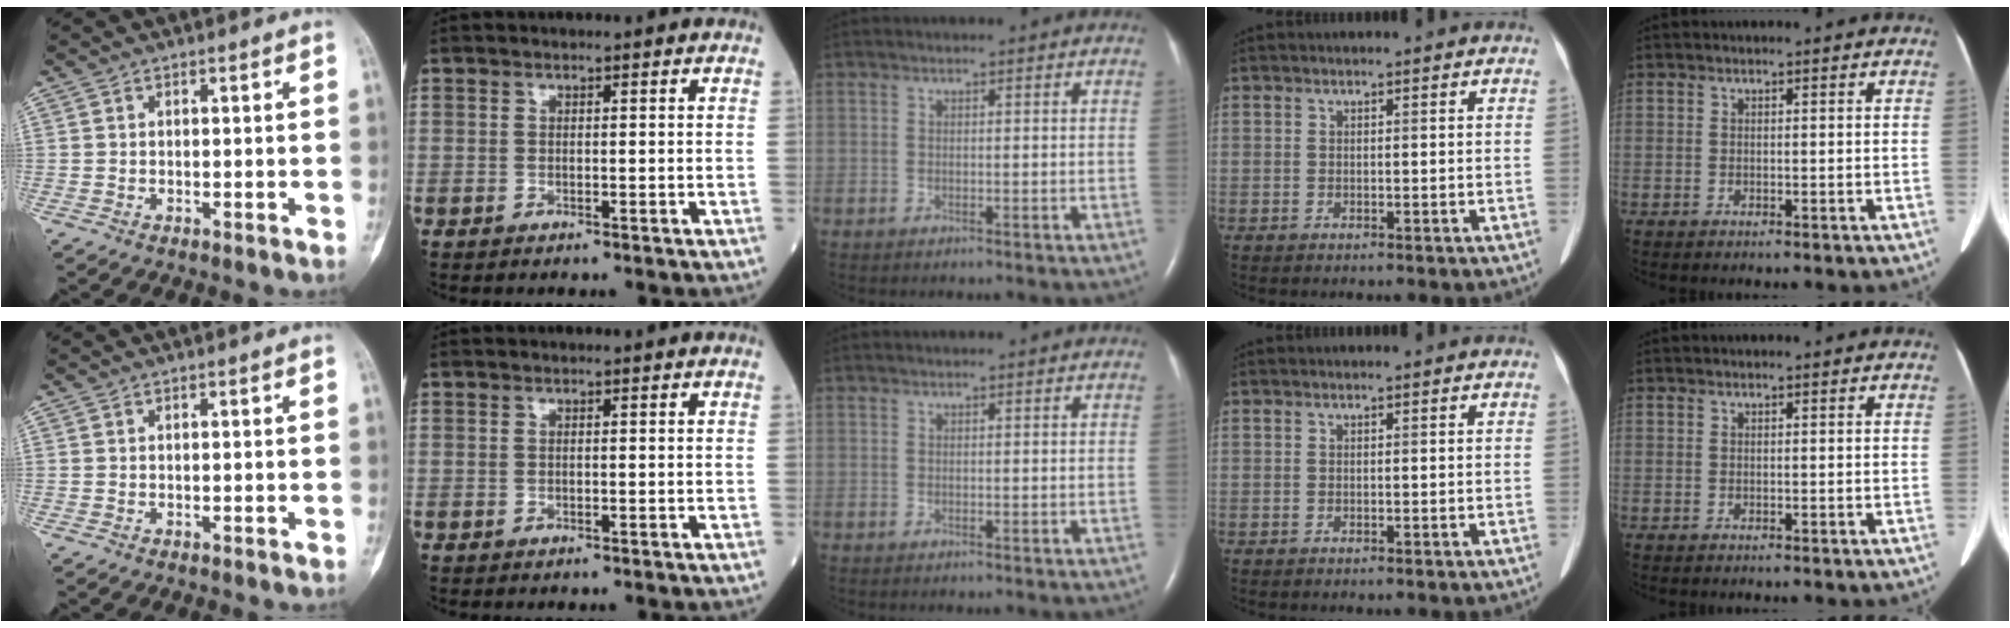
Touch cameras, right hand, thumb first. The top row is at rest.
{}